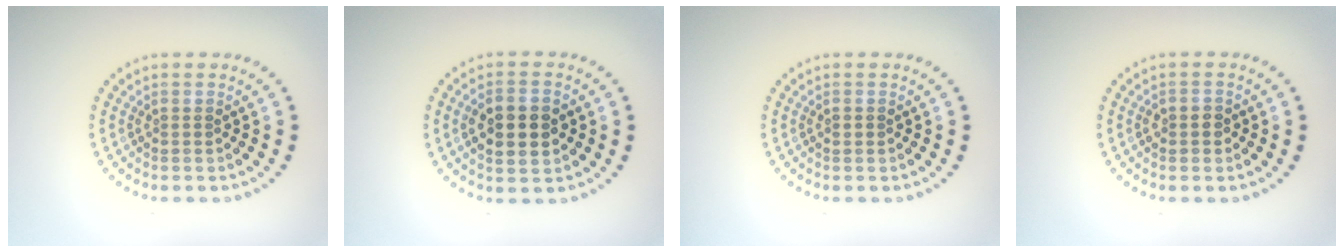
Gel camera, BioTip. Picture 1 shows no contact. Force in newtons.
{"total": 4.5, "press": 4.5, "slide": 0.2}
{"total": 0.9, "press": 0.9, "slide": 0.1}
{"total": 1.4, "press": 1.4, "slide": 0.5}